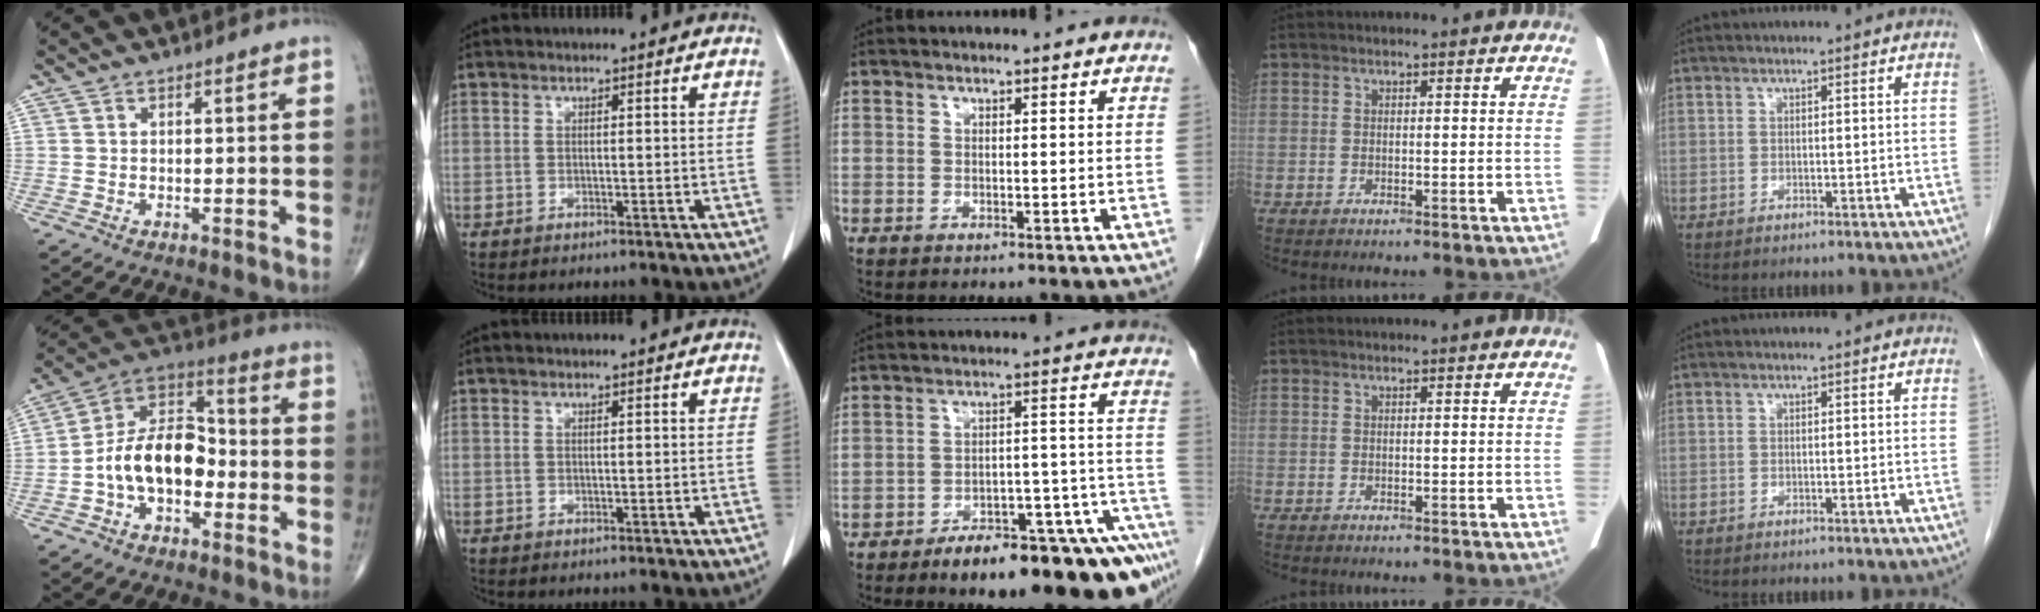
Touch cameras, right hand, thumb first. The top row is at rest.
{"thumb": {"total": 14.5, "force": [-3.3, 9.1, 10.8], "torque": [-0.167, 0.048, -0.071]}, "middle": {"total": 19.4, "force": [-14.6, 3.9, 12.2], "torque": [-0.073, 0.034, -0.199]}}